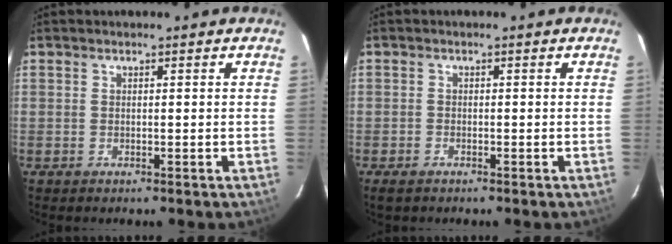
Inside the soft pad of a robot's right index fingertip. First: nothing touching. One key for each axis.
{"total": 1.8, "fx": -1.3, "fy": 1.1, "fz": 0.7, "tx": -0.014, "ty": -0.002, "tz": -0.025}